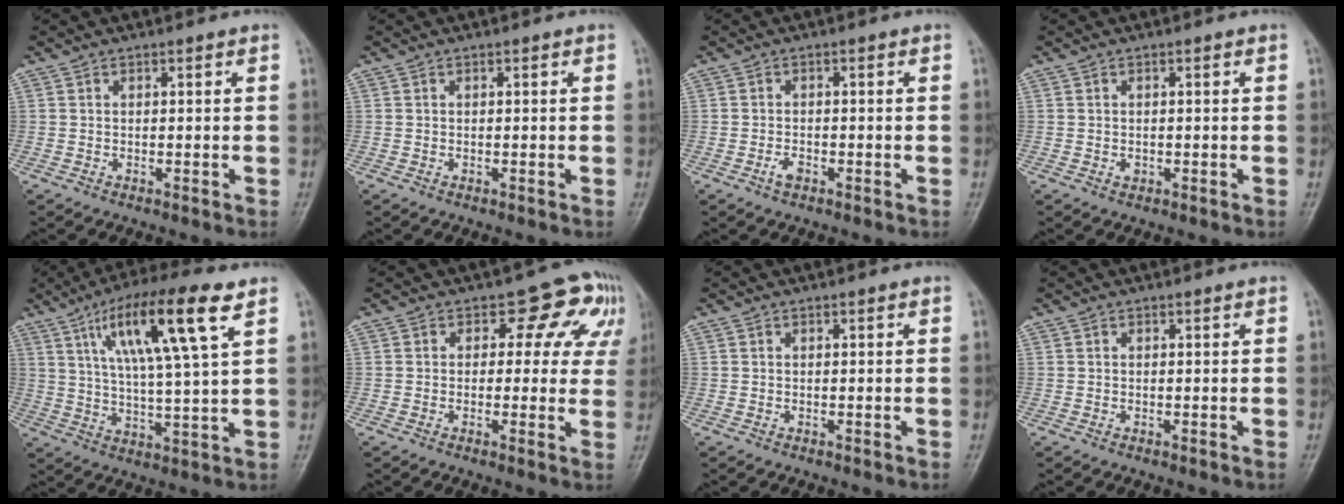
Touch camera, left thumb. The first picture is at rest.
{"total": 0.0}
{"total": 1.8, "force": [-1.2, 0.9, 1.0], "torque": [-0.021, 0.008, -0.024]}
{"total": 0.9, "force": [-0.2, 0.7, 0.4], "torque": [0.001, 0.001, -0.004]}
{"total": 16.4, "force": [7.4, 2.4, 14.4], "torque": [-0.255, -0.014, 0.127]}
{"total": 9.0, "force": [3.0, 6.0, 5.9], "torque": [-0.005, 0.004, 0.022]}
{"total": 0.0}
{"total": 0.0}